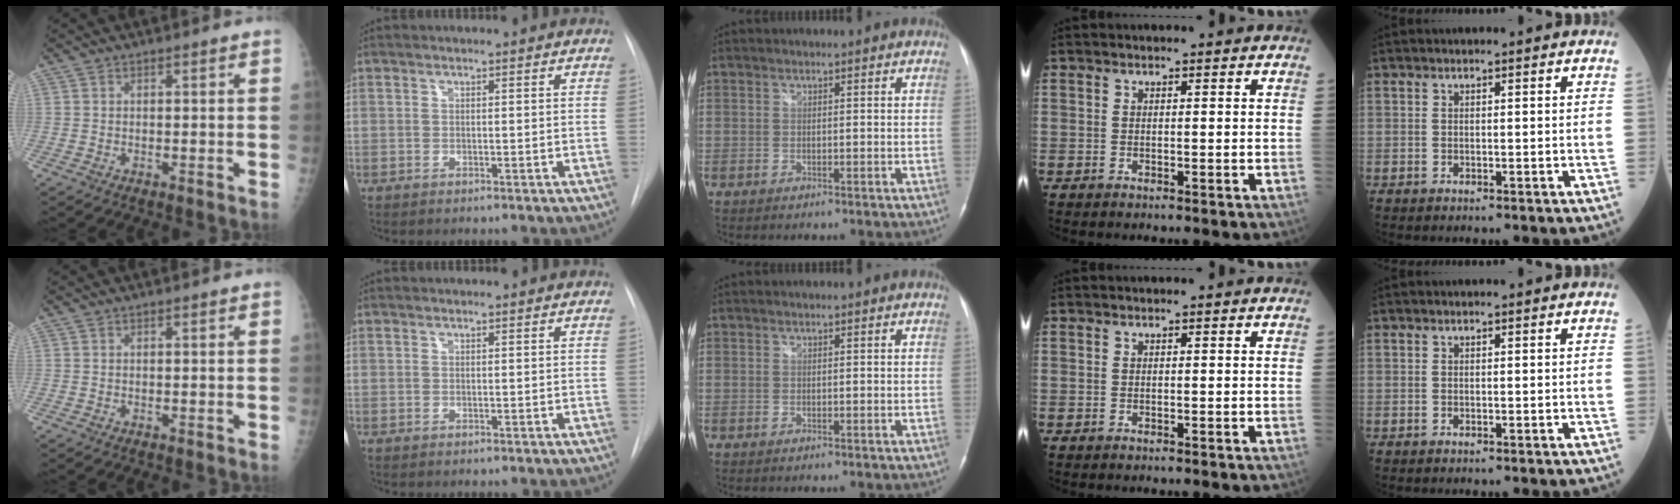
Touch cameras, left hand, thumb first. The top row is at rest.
{}